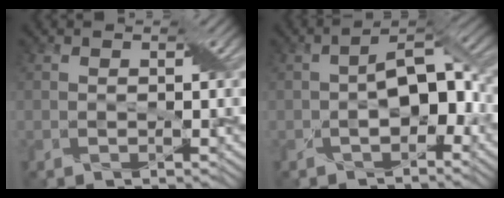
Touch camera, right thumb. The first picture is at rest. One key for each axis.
{"total": 6.4, "fx": -1.5, "fy": 3.5, "fz": 5.1, "tx": -0.083, "ty": 0.009, "tz": -0.028}